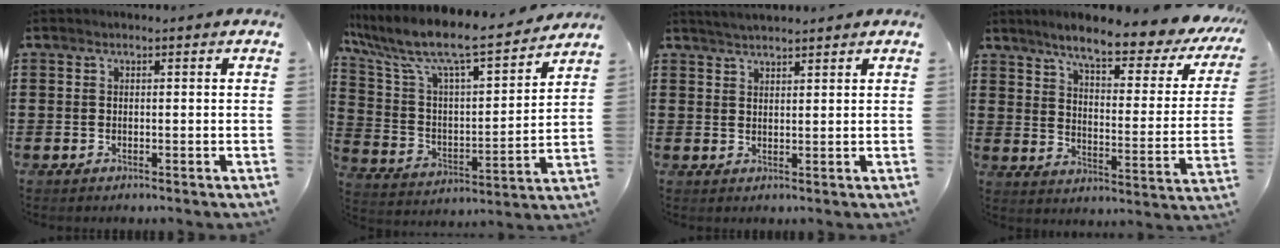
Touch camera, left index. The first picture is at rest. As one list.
[{"total": 9.0, "force": [7.6, 1.1, 4.6], "torque": [-0.126, -0.061, 0.120]}, {"total": 2.3, "force": [2.2, 0.0, 0.5], "torque": [-0.015, 0.001, 0.042]}, {"total": 8.7, "force": [7.0, 0.5, 5.2], "torque": [-0.113, -0.042, 0.109]}]